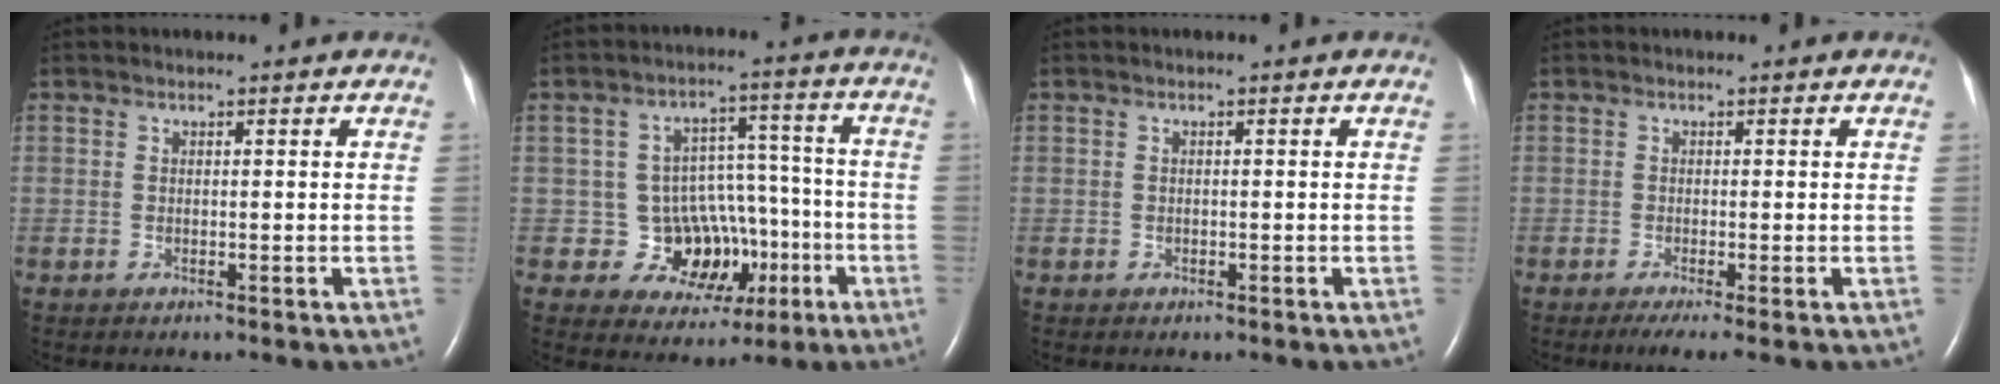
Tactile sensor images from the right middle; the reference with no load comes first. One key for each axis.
{"total": 9.3, "fx": -2.7, "fy": 8.4, "fz": 2.8, "tx": -0.017, "ty": 0.043, "tz": -0.022}
{"total": 0.0}
{"total": 2.7, "fx": -1.6, "fy": 0.1, "fz": 2.2, "tx": -0.042, "ty": -0.012, "tz": -0.028}